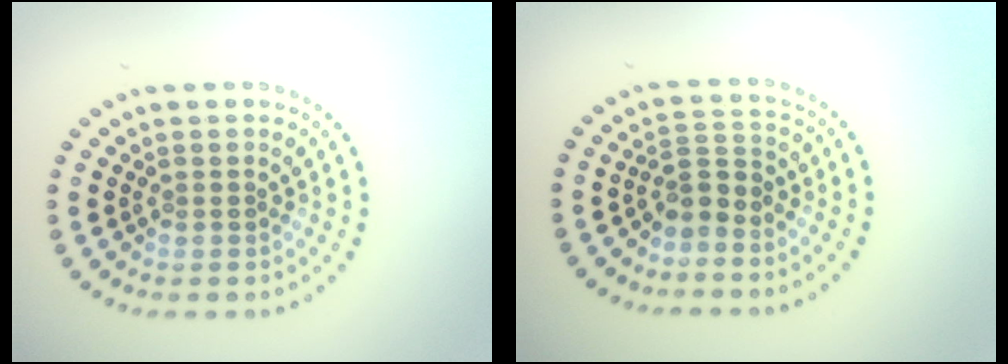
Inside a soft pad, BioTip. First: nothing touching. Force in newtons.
{"total": 2.3, "press": 1.5, "slide": 1.7}